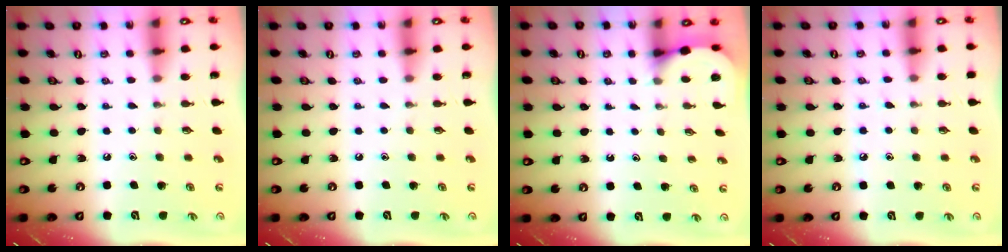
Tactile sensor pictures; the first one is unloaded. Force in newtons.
{"total": 0.0}
{"total": 2.6, "press": 2.6, "slide": 0.2}
{"total": 6.8, "press": 6.7, "slide": 0.8}